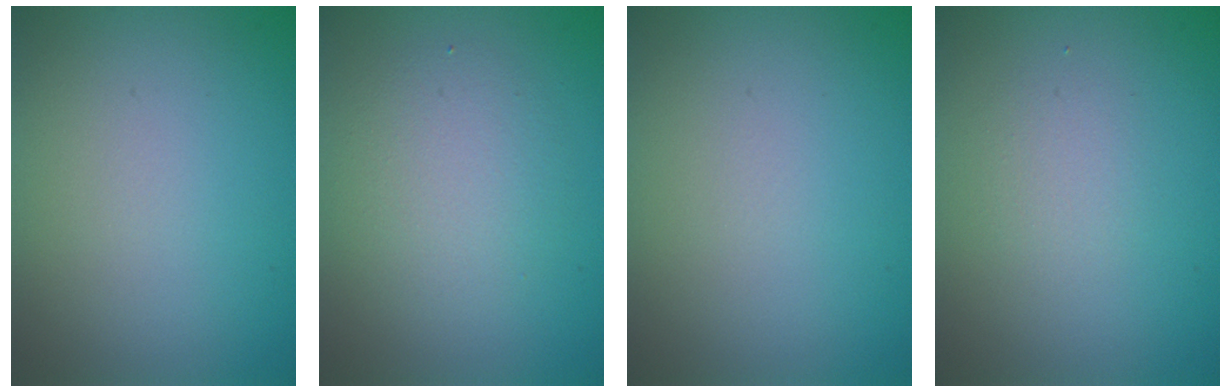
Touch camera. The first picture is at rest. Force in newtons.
{"total": 3.2, "press": 3.1, "slide": 0.1}
{"total": 0.0}
{"total": 1.4, "press": 1.3, "slide": 0.1}